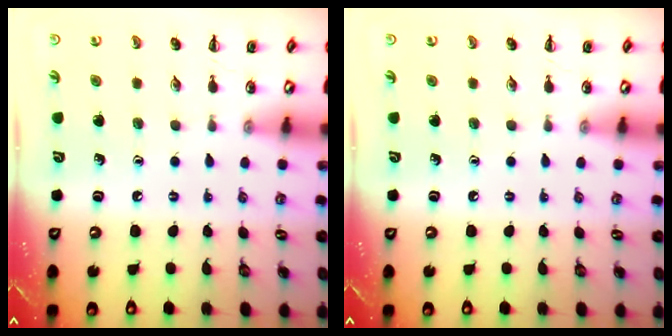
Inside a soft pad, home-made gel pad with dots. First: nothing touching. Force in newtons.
{"total": 0.0}